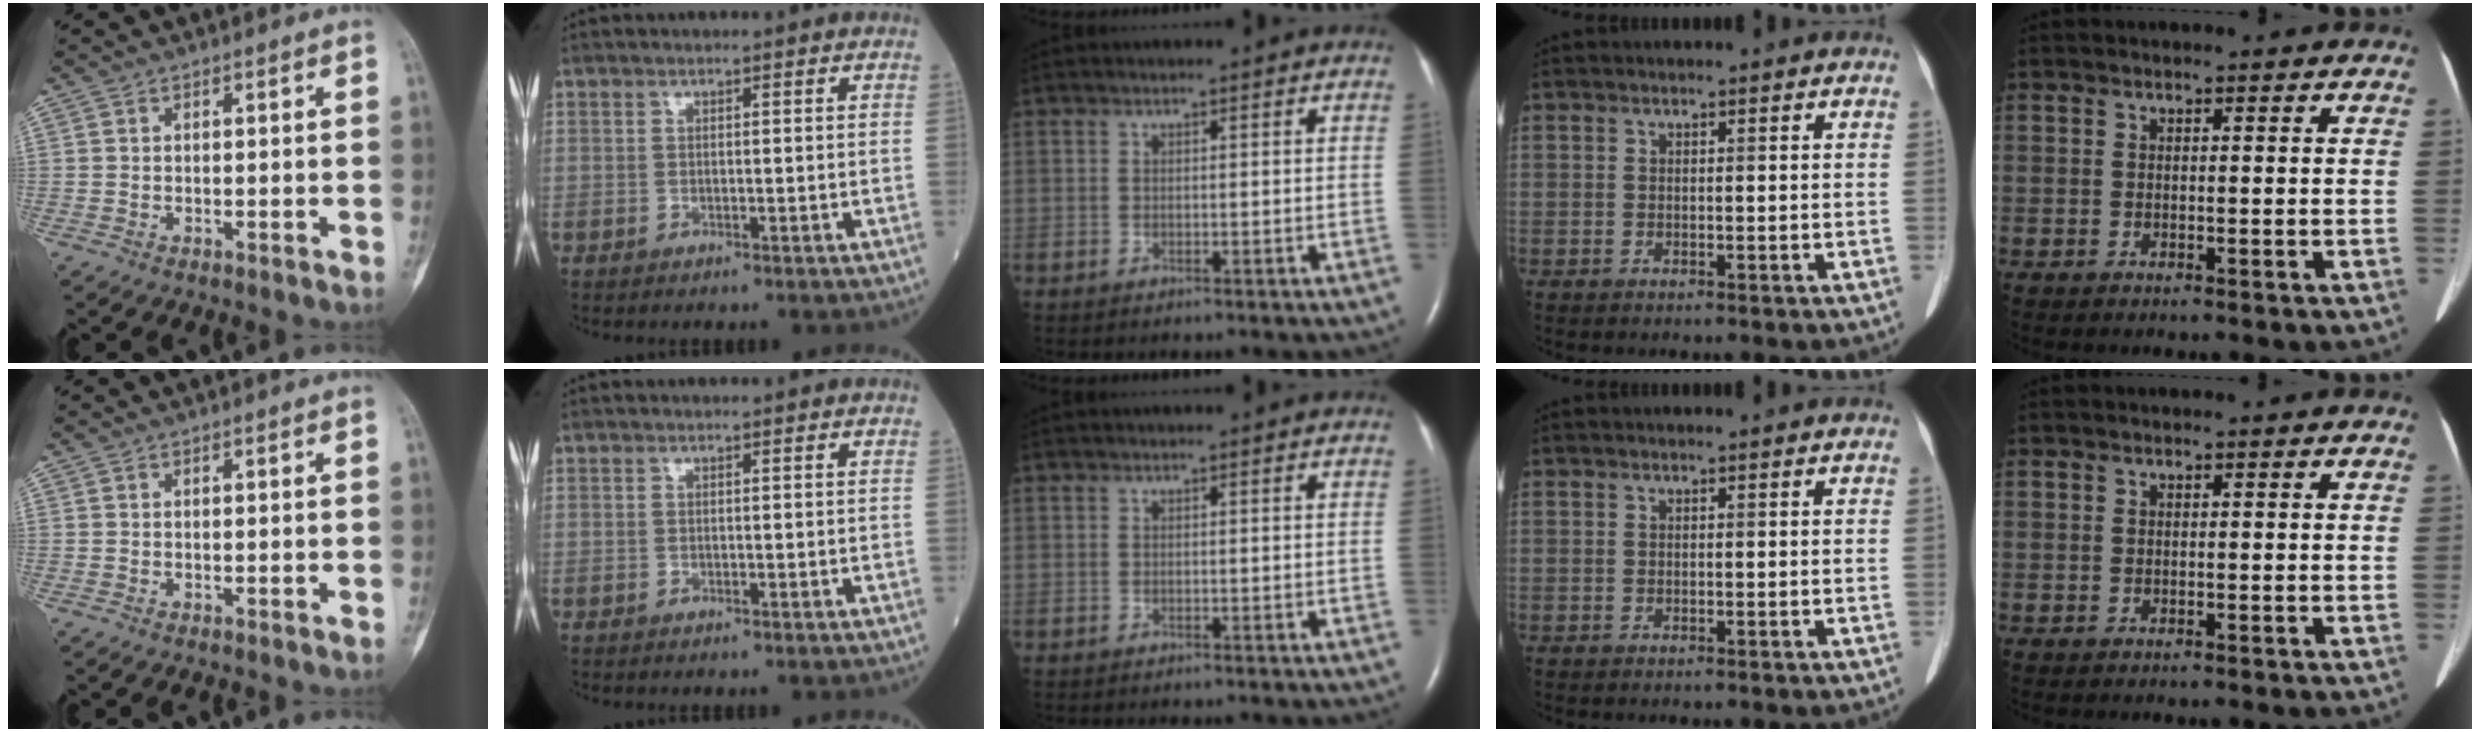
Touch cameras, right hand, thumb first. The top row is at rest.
{}